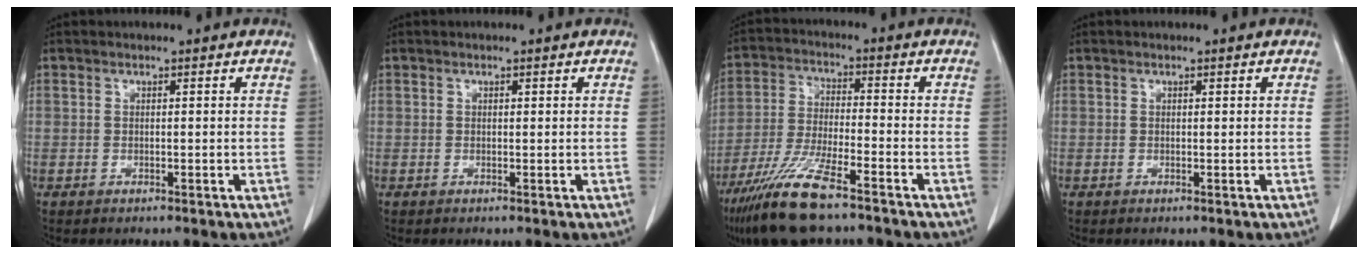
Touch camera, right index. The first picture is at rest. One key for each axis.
{"total": 0.0}
{"total": 11.7, "fx": -8.4, "fy": 1.3, "fz": 8.0, "tx": -0.169, "ty": -0.032, "tz": -0.156}
{"total": 0.0}